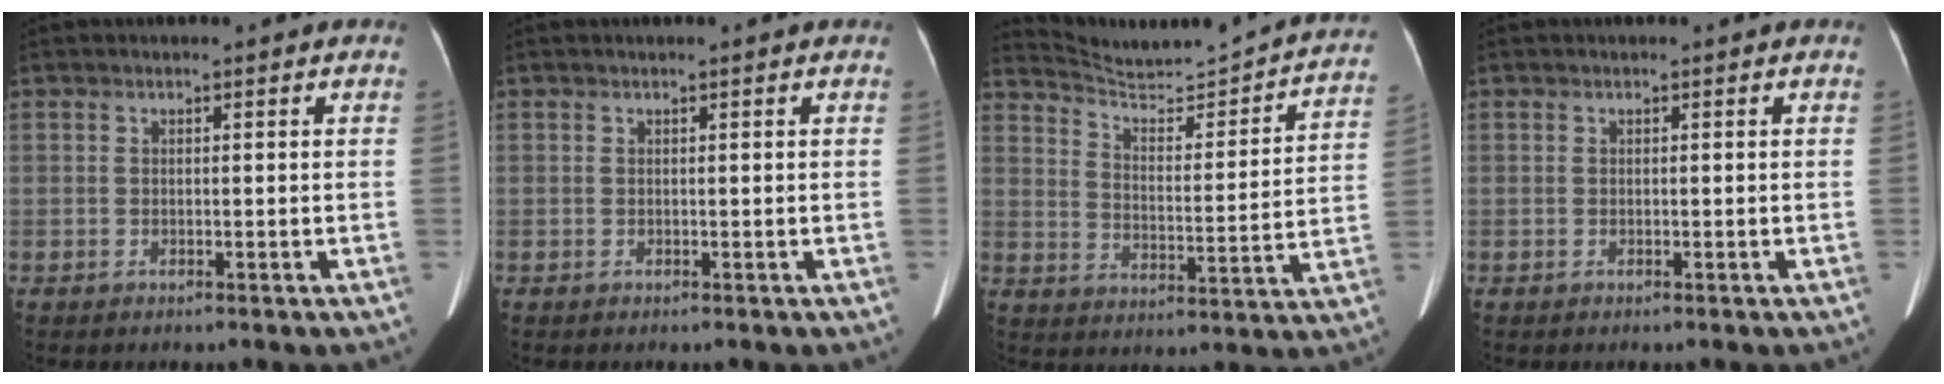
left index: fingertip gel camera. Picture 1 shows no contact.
{"total": 0.0}
{"total": 20.2, "force": [18.9, 1.7, 7.1], "torque": [-0.107, -0.050, 0.248]}
{"total": 0.0}